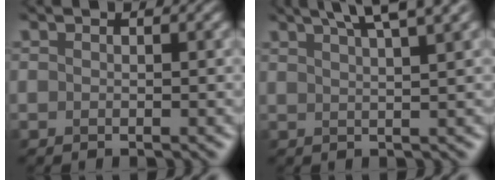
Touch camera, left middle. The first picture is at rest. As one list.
[{"total": 5.3, "force": [3.8, 0.8, 3.6], "torque": [-0.044, 0.033, 0.048]}]